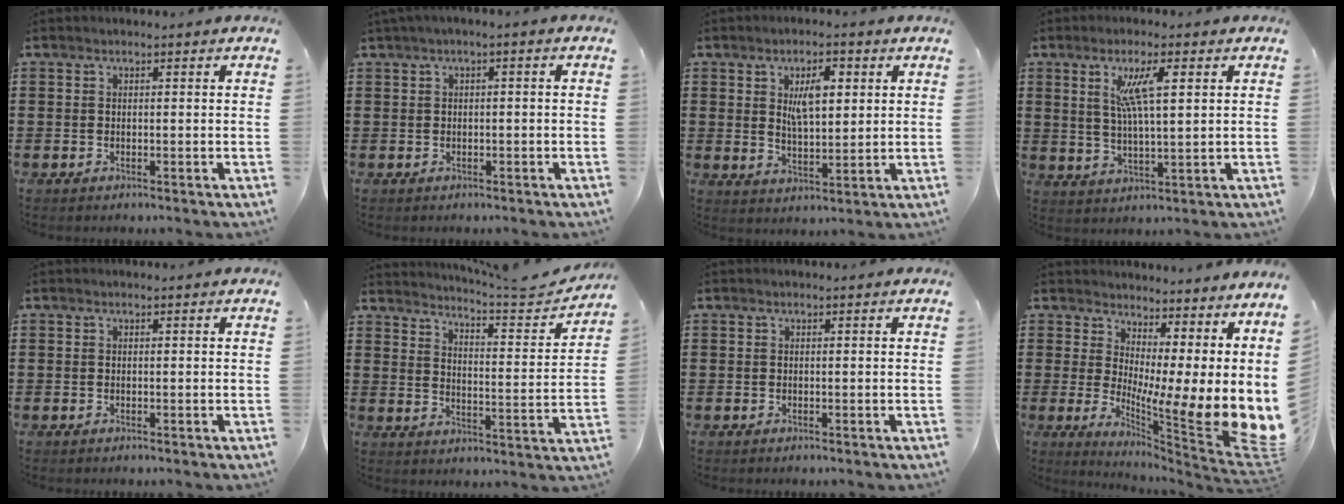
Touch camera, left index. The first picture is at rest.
{"total": 1.2, "force": [-0.5, 0.2, 1.1], "torque": [-0.015, -0.004, -0.009]}
{"total": 6.1, "force": [2.3, 2.6, 4.9], "torque": [-0.089, 0.004, 0.035]}
{"total": 6.8, "force": [2.9, 1.5, 6.0], "torque": [-0.127, 0.008, 0.048]}
{"total": 0.0}
{"total": 4.3, "force": [4.1, -0.1, 1.2], "torque": [-0.033, -0.037, 0.059]}
{"total": 0.0}
{"total": 7.9, "force": [0.1, 4.4, 6.6], "torque": [-0.085, -0.055, 0.006]}